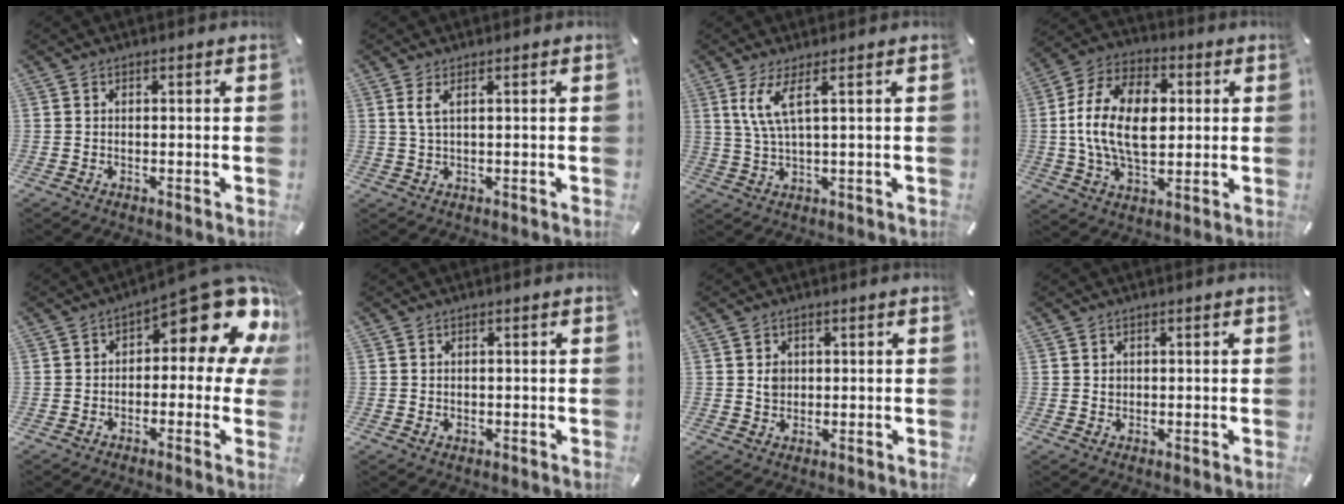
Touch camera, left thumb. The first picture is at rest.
{"total": 2.7, "force": [0.9, 0.6, 2.5], "torque": [-0.053, 0.001, 0.015]}
{"total": 6.3, "force": [2.7, 0.9, 5.6], "torque": [-0.124, -0.004, 0.043]}
{"total": 17.3, "force": [0.7, 11.2, 13.2], "torque": [-0.275, 0.015, 0.012]}
{"total": 15.3, "force": [7.6, 6.1, 11.9], "torque": [-0.150, -0.069, 0.120]}
{"total": 0.6, "force": [0.0, 0.6, 0.1], "torque": [-0.003, 0.004, -0.001]}
{"total": 2.7, "force": [0.5, 2.5, 0.8], "torque": [-0.004, -0.001, 0.004]}
{"total": 0.8, "force": [0.2, 0.8, 0.2], "torque": [0.003, 0.000, 0.001]}